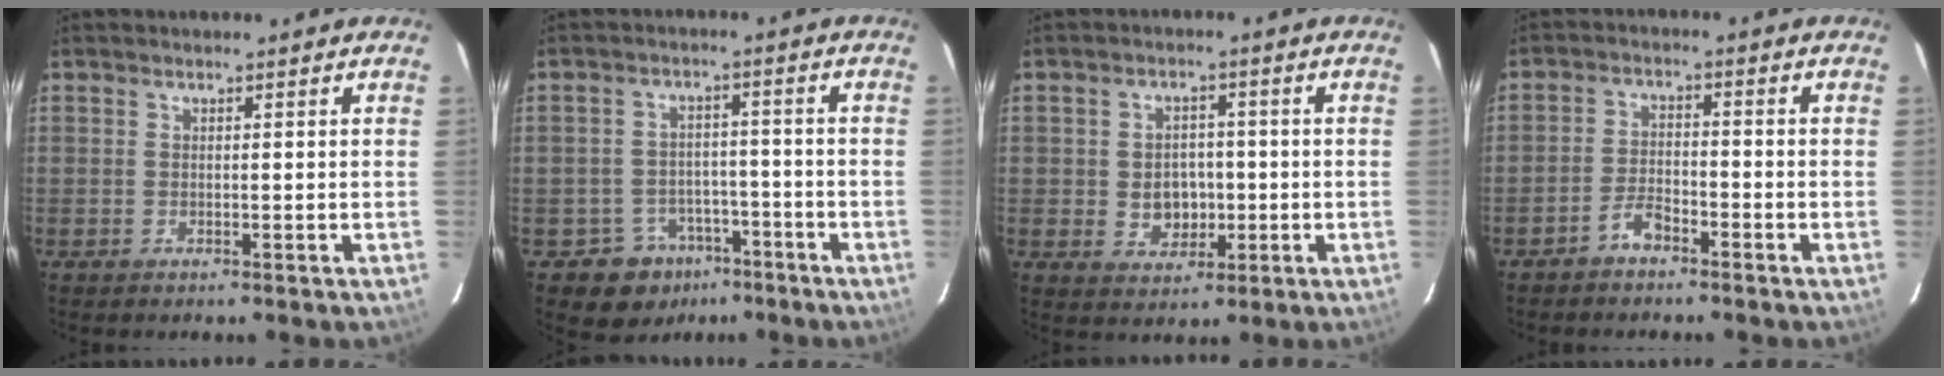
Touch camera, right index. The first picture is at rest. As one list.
[{"total": 7.7, "force": [-4.8, 6.0, 0.7], "torque": [-0.022, 0.032, -0.058]}, {"total": 5.8, "force": [-0.7, 4.9, 2.9], "torque": [-0.061, 0.007, 0.003]}, {"total": 3.6, "force": [-2.9, 1.2, 1.7], "torque": [-0.047, 0.010, -0.057]}]